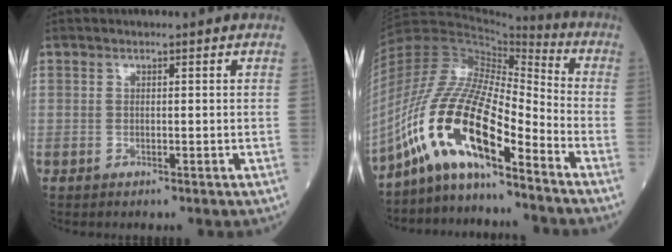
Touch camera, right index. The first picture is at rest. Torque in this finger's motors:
{"motor_torque": [1.91, -0.23, 1.05, 0.21]}